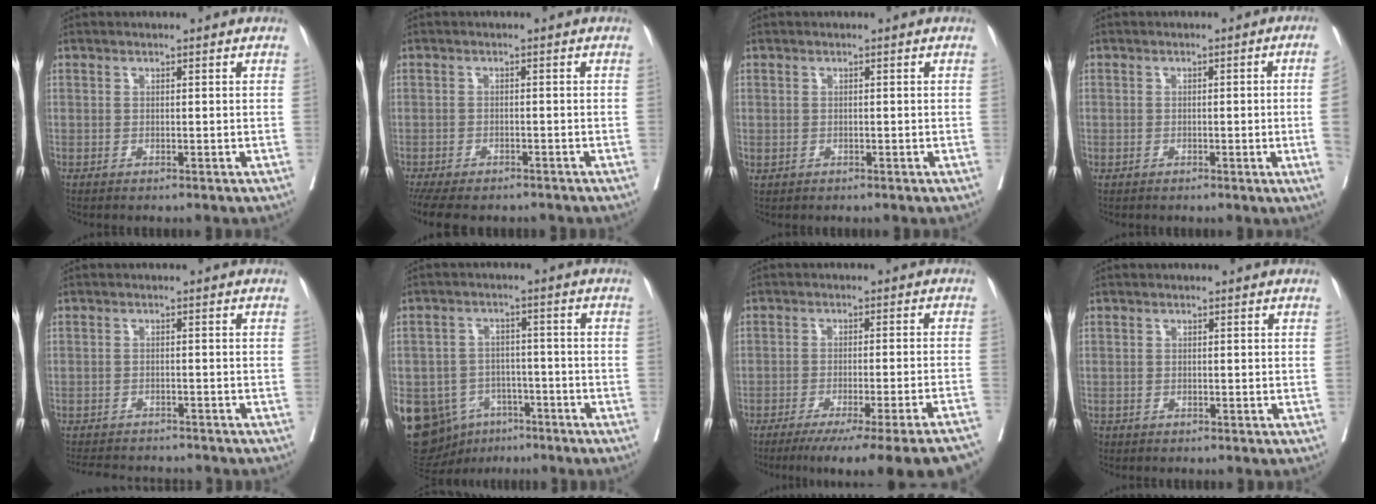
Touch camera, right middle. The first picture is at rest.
{"total": 11.4, "force": [-9.0, 4.8, 5.1], "torque": [-0.110, -0.011, -0.118]}
{"total": 0.6, "force": [0.0, 0.5, 0.2], "torque": [-0.004, 0.000, 0.007]}
{"total": 4.6, "force": [-0.5, -0.6, 4.5], "torque": [-0.057, 0.002, -0.002]}
{"total": 10.1, "force": [-9.2, 2.5, 3.1], "torque": [-0.059, -0.003, -0.120]}
{"total": 18.1, "force": [-8.5, 14.0, 7.8], "torque": [-0.197, 0.017, -0.117]}
{"total": 20.5, "force": [-17.6, -0.5, 10.6], "torque": [-0.076, -0.034, -0.226]}
{"total": 0.7, "force": [-0.5, 0.5, 0.2], "torque": [-0.008, -0.001, -0.007]}